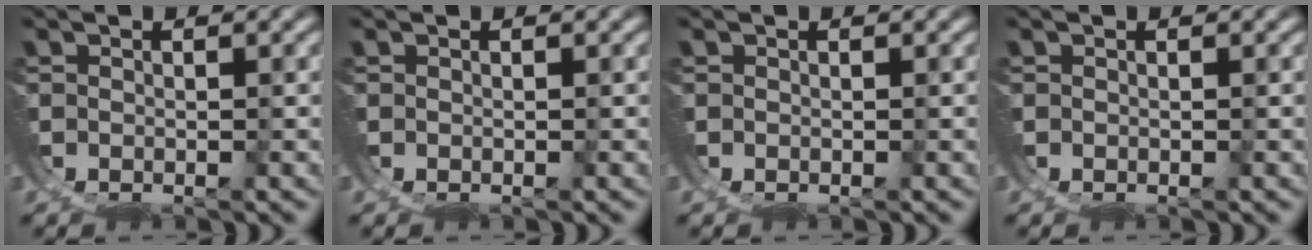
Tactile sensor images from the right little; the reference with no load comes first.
{"total": 0.0}
{"total": 0.0}
{"total": 0.0}